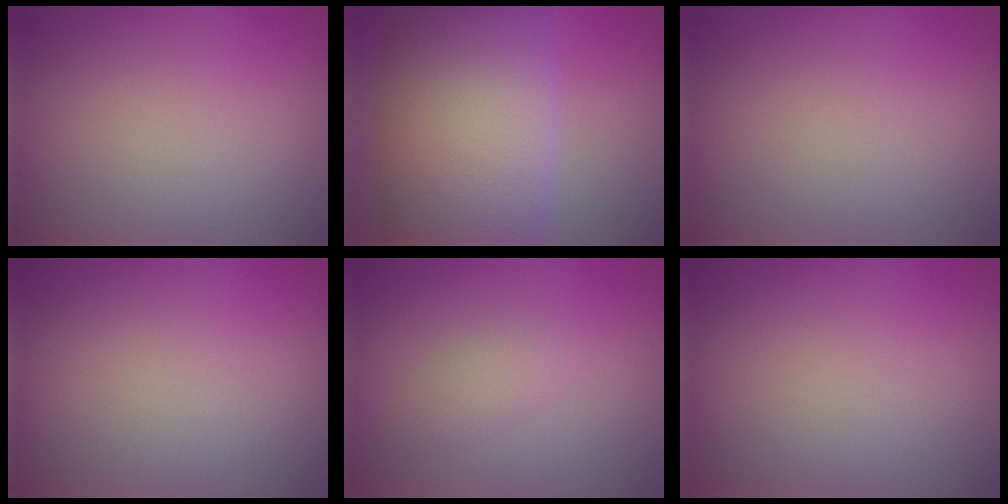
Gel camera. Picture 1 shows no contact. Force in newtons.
{"total": 15.4, "press": 15.4, "slide": 0.4}
{"total": 0.0}
{"total": 0.0}
{"total": 1.7, "press": 1.6, "slide": 0.1}
{"total": 0.0}